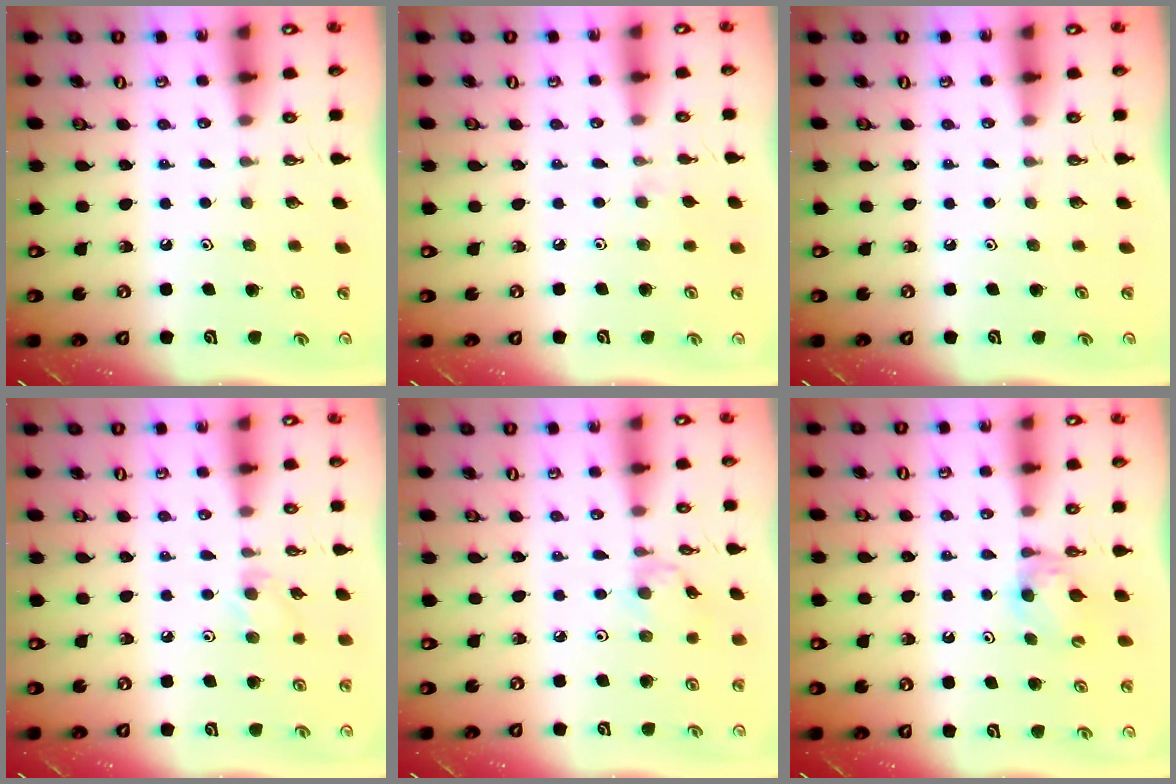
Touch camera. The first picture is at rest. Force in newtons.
{"total": 2.9, "press": 2.9, "slide": 0.4}
{"total": 0.0}
{"total": 5.0, "press": 4.9, "slide": 0.9}
{"total": 1.1, "press": 1.1, "slide": 0.3}
{"total": 5.1, "press": 5.0, "slide": 0.6}